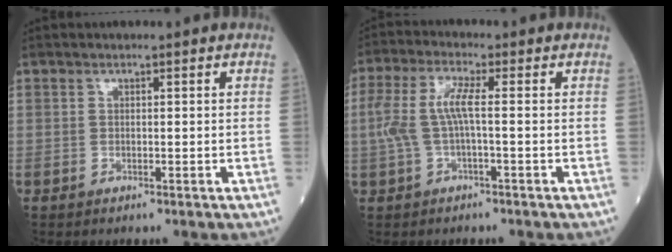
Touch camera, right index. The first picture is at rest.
{"total": 5.5, "force": [-0.2, 0.9, 5.4], "torque": [-0.131, 0.017, -0.006]}